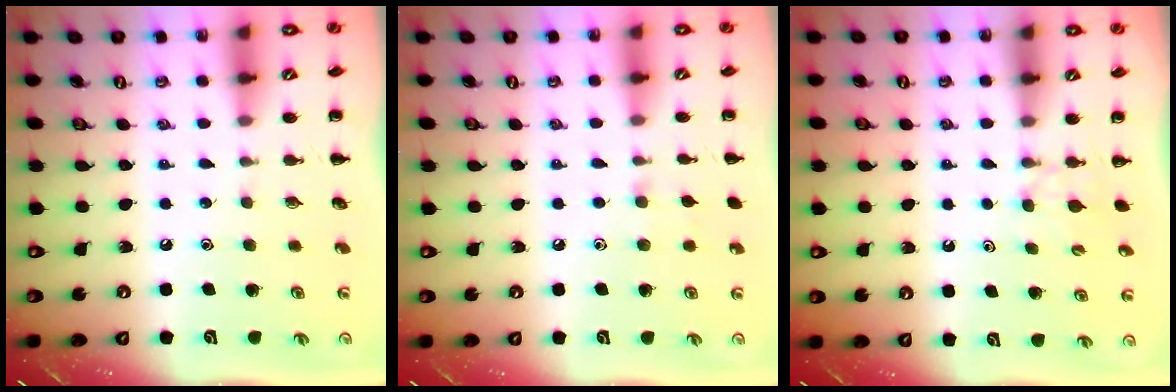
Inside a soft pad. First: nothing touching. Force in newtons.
{"total": 5.2, "press": 4.8, "slide": 1.8}
{"total": 3.7, "press": 3.5, "slide": 1.2}